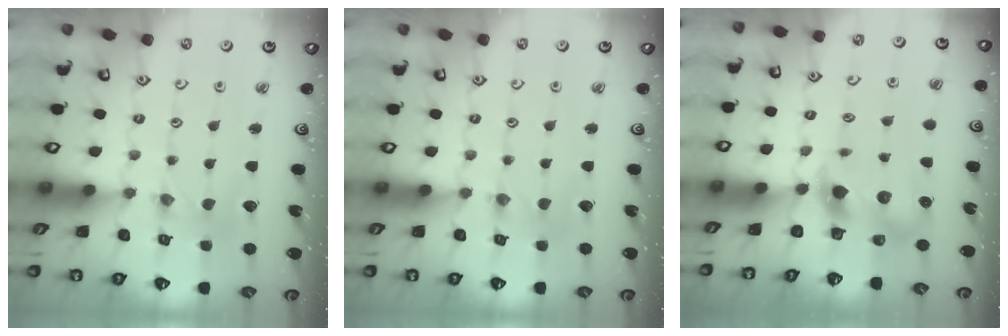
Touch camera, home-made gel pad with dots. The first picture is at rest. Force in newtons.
{"total": 0.0}
{"total": 7.0, "press": 7.0, "slide": 0.7}